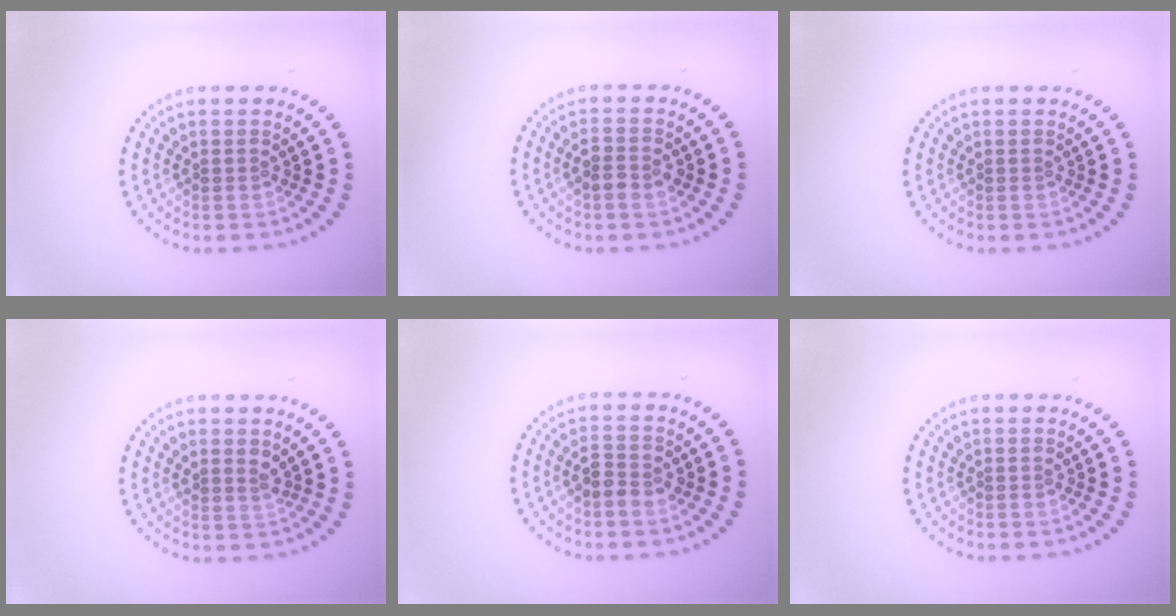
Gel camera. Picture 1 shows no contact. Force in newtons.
{"total": 2.2, "press": 2.1, "slide": 0.2}
{"total": 0.0}
{"total": 1.3, "press": 1.0, "slide": 0.7}
{"total": 2.2, "press": 2.2, "slide": 0.4}
{"total": 0.0}